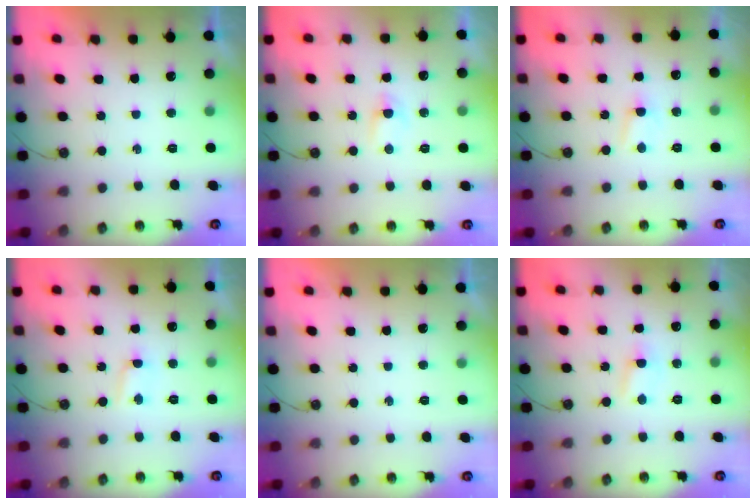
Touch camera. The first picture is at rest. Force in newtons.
{"total": 2.2, "press": 2.2, "slide": 0.3}
{"total": 2.8, "press": 2.8, "slide": 0.4}
{"total": 1.6, "press": 1.5, "slide": 0.2}
{"total": 0.0}
{"total": 3.2, "press": 3.2, "slide": 0.4}